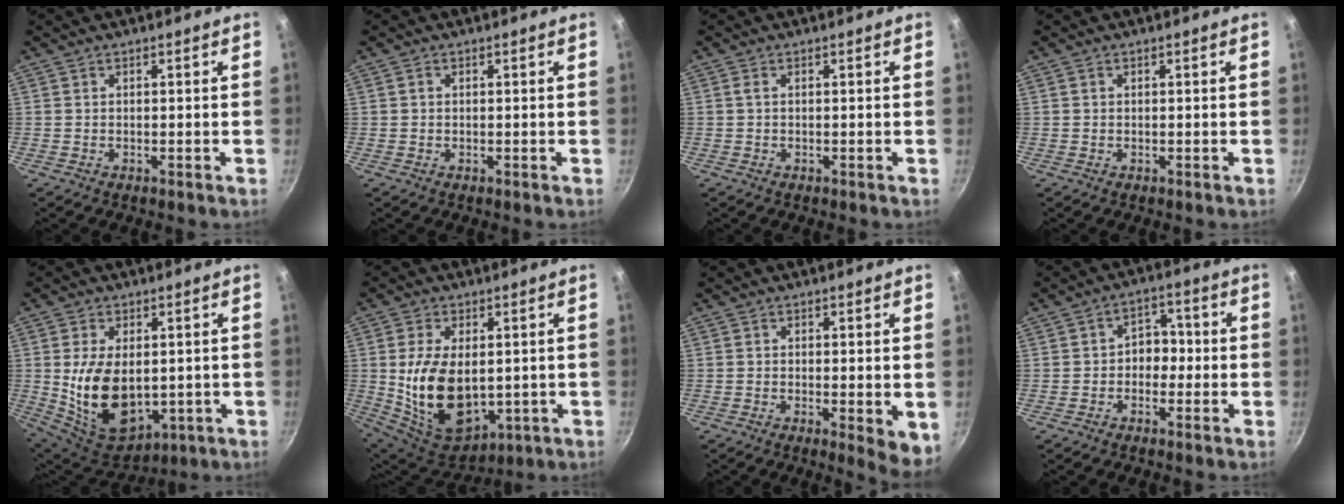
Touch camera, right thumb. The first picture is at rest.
{"total": 0.6, "force": [0.1, 0.5, 0.3], "torque": [-0.004, 0.001, 0.001]}
{"total": 0.6, "force": [0.1, 0.3, 0.5], "torque": [-0.010, 0.000, -0.001]}
{"total": 0.0}
{"total": 15.2, "force": [-0.3, 9.1, 12.1], "torque": [-0.199, -0.012, 0.026]}
{"total": 16.5, "force": [0.0, 9.8, 13.3], "torque": [-0.229, -0.015, 0.028]}
{"total": 5.0, "force": [-0.9, 1.2, 4.7], "torque": [-0.069, -0.015, -0.014]}
{"total": 5.2, "force": [-0.8, 4.0, 3.3], "torque": [-0.014, 0.022, -0.025]}